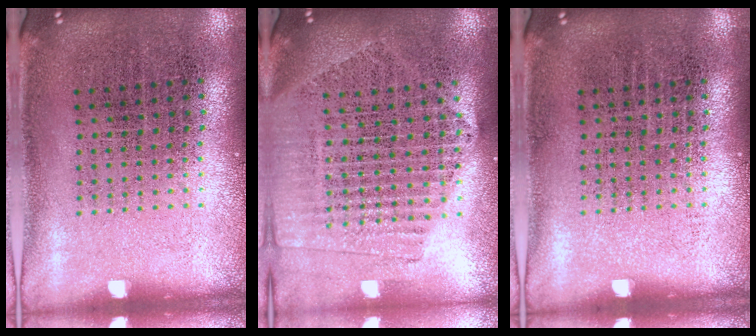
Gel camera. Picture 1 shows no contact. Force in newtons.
{"total": 2.1, "press": 1.9, "slide": 0.9}
{"total": 0.0}